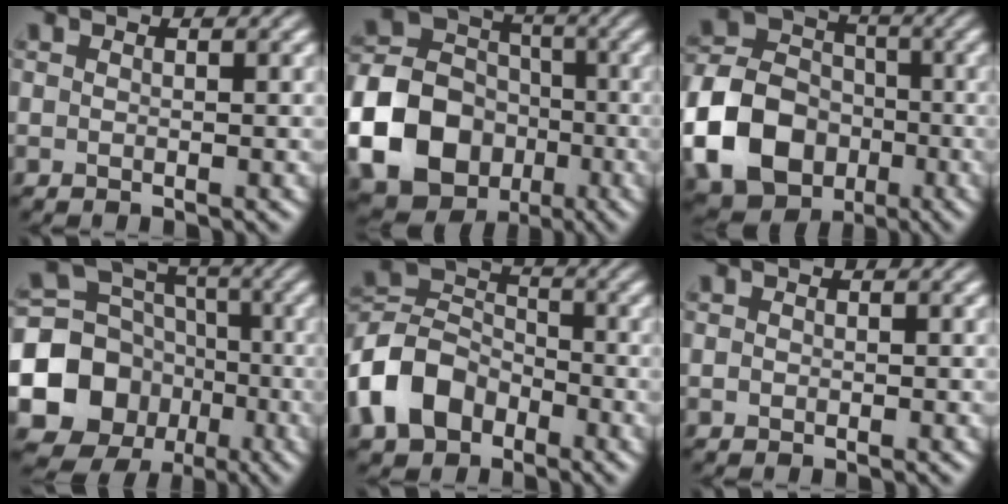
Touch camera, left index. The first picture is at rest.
{"total": 12.3, "force": [-4.5, 10.1, 5.4], "torque": [-0.139, -0.030, -0.096]}
{"total": 9.9, "force": [-3.9, 7.6, 4.9], "torque": [-0.123, -0.006, -0.071]}
{"total": 10.2, "force": [-3.6, 9.1, 2.9], "torque": [-0.086, -0.017, -0.072]}
{"total": 6.3, "force": [-3.9, 4.2, 2.6], "torque": [-0.066, 0.008, -0.079]}
{"total": 0.6, "force": [-0.2, -0.3, -0.5], "torque": [0.000, 0.004, 0.006]}